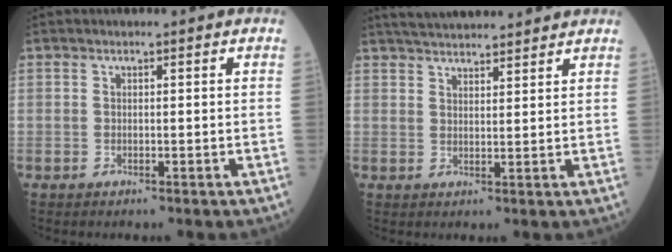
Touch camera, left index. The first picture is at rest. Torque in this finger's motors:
{"motor_torque": [0.33, -0.37, 0.19, 0.04]}